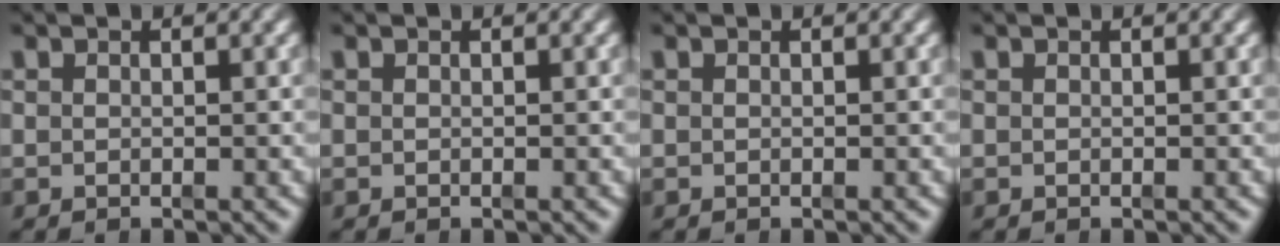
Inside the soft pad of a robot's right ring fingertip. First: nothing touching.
{"total": 0.0}
{"total": 0.0}
{"total": 0.0}